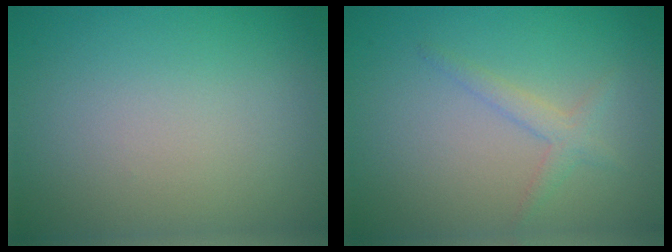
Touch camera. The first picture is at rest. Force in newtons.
{"total": 1.6, "press": 1.6, "slide": 0.1}